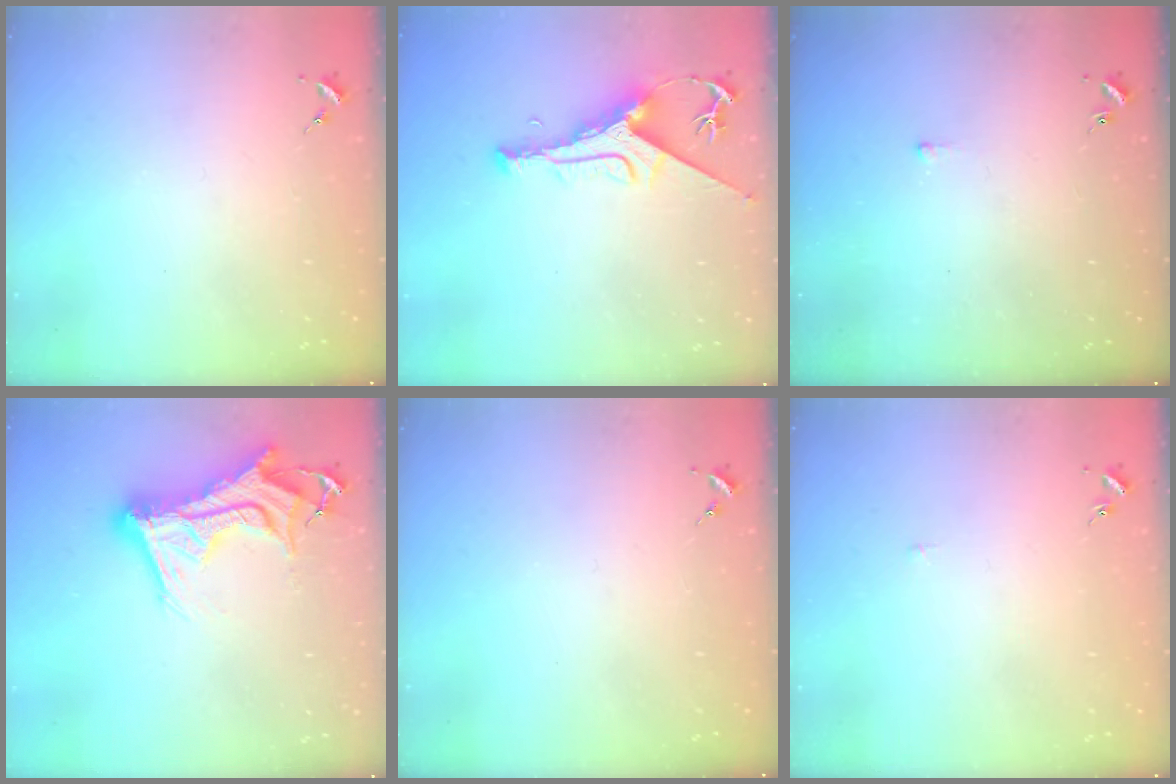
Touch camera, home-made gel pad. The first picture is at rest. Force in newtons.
{"total": 9.5, "press": 9.4, "slide": 1.0}
{"total": 1.6, "press": 1.6, "slide": 0.2}
{"total": 17.8, "press": 17.8, "slide": 1.7}
{"total": 0.0}
{"total": 1.8, "press": 1.8, "slide": 0.3}